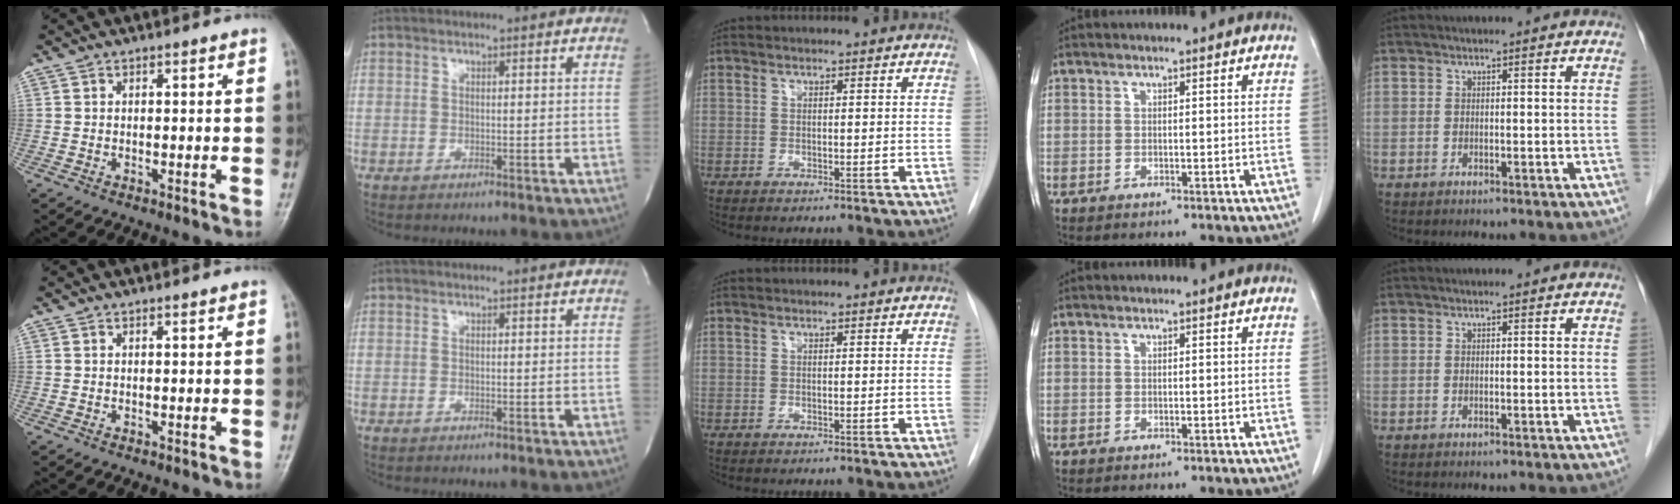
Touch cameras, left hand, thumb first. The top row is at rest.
{}